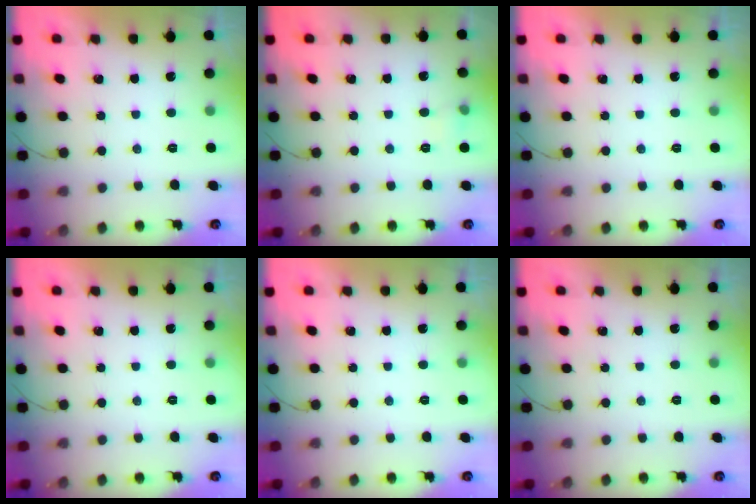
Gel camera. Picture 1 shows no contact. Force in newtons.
{"total": 4.0, "press": 3.8, "slide": 1.2}
{"total": 0.0}
{"total": 0.0}
{"total": 0.0}
{"total": 0.0}